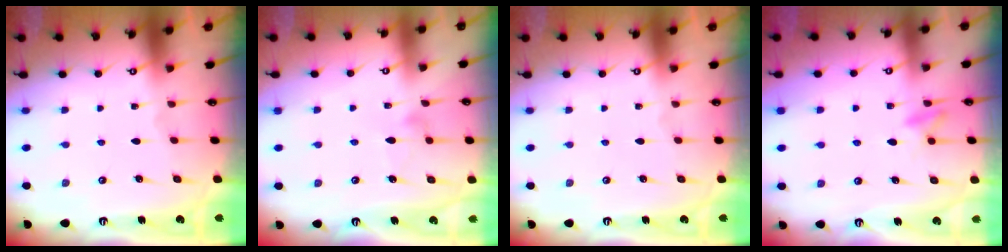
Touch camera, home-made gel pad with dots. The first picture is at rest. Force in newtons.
{"total": 6.2, "press": 6.2, "slide": 0.3}
{"total": 0.0}
{"total": 10.1, "press": 10.0, "slide": 1.3}